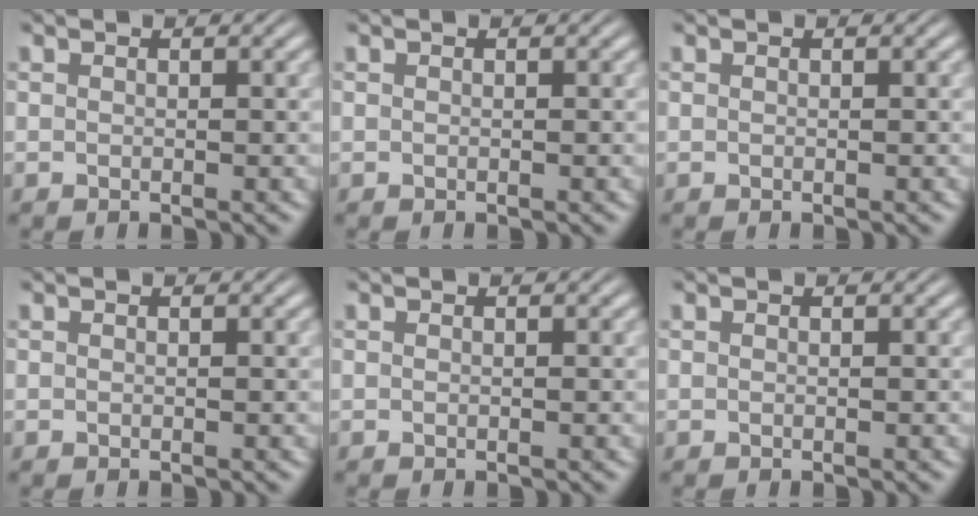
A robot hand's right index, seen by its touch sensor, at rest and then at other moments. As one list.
[{"total": 0.0}, {"total": 0.0}, {"total": 0.0}, {"total": 0.0}, {"total": 0.0}]